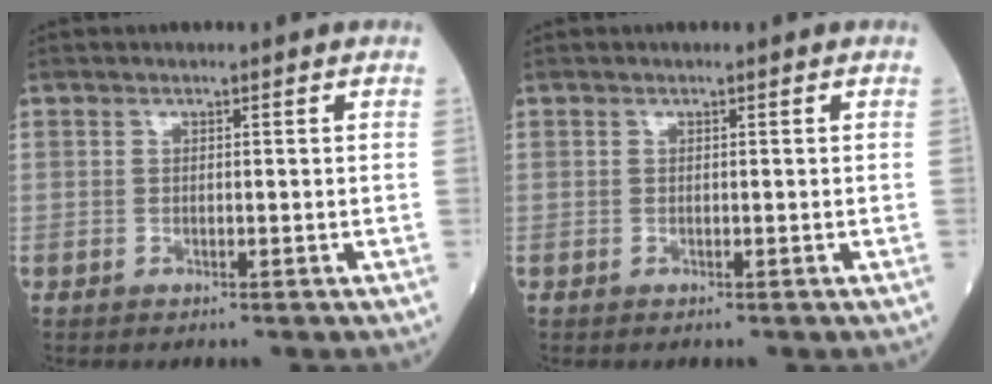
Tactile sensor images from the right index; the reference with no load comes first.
{"total": 0.0}